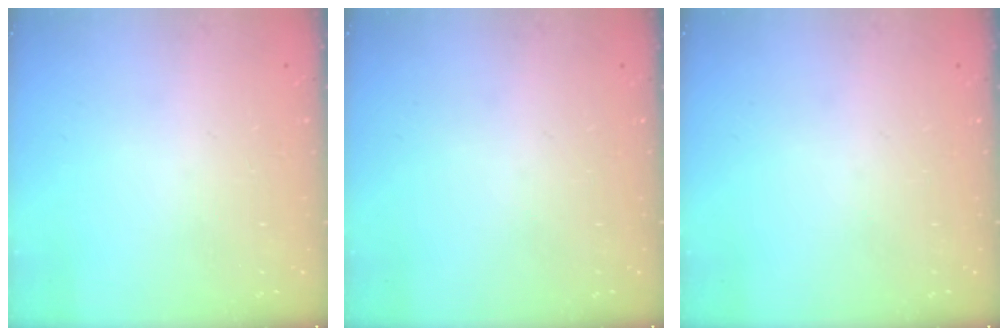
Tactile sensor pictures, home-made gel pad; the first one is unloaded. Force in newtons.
{"total": 0.0}
{"total": 0.0}